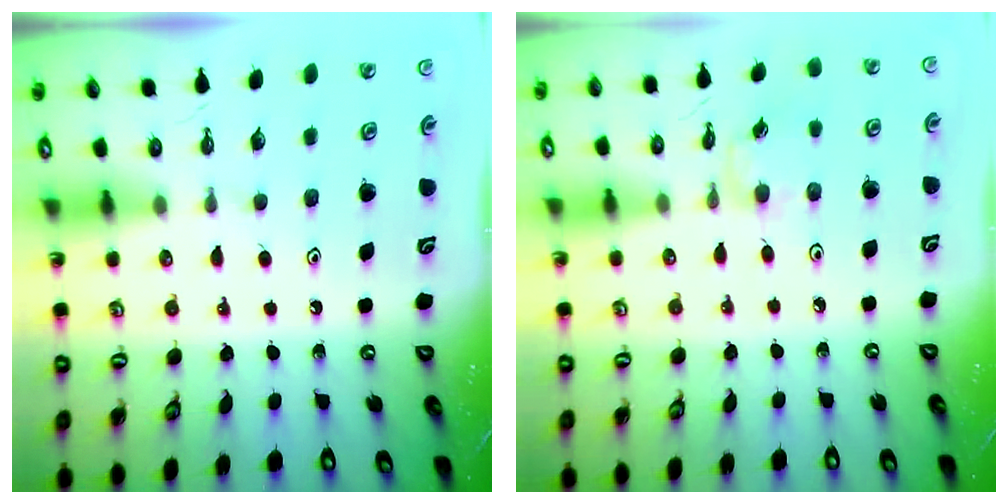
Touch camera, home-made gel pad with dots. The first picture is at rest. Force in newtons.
{"total": 2.9, "press": 2.9, "slide": 0.1}